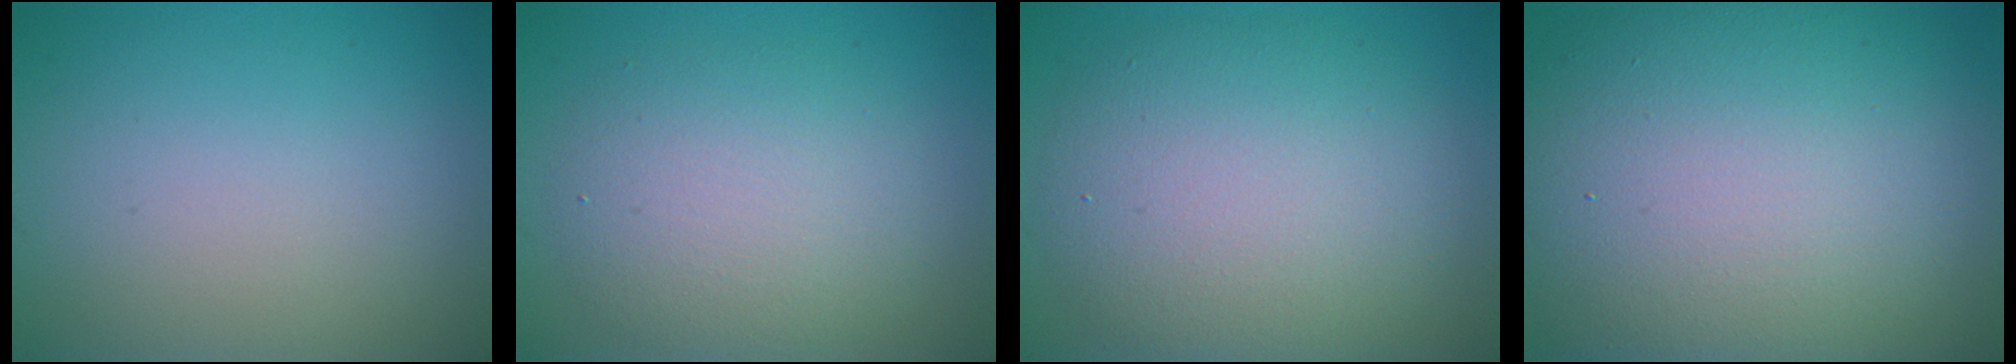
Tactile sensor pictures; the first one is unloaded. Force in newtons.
{"total": 4.8, "press": 4.8, "slide": 0.1}
{"total": 8.5, "press": 8.4, "slide": 0.4}
{"total": 16.9, "press": 16.8, "slide": 1.0}